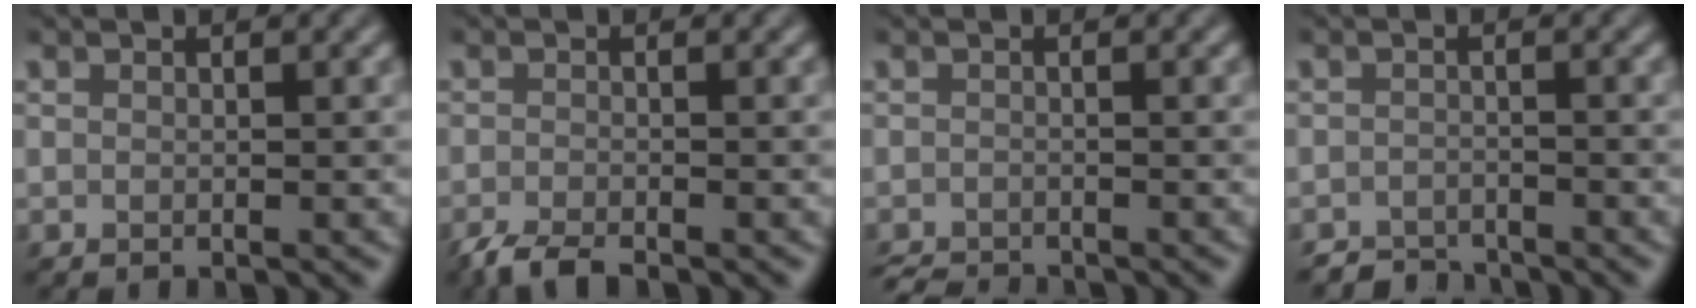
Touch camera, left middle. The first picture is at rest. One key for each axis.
{"total": 2.6, "fx": -2.2, "fy": 0.4, "fz": 1.4, "tx": -0.029, "ty": -0.006, "tz": -0.045}
{"total": 2.3, "fx": -2.3, "fy": 0.3, "fz": 0.4, "tx": -0.002, "ty": -0.010, "tz": -0.041}
{"total": 2.1, "fx": -2.1, "fy": 0.4, "fz": 0.0, "tx": 0.004, "ty": 0.004, "tz": -0.038}